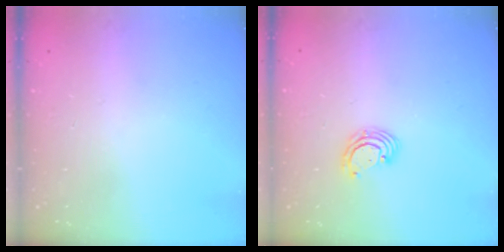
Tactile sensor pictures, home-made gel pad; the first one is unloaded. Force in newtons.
{"total": 3.1, "press": 3.1, "slide": 0.1}